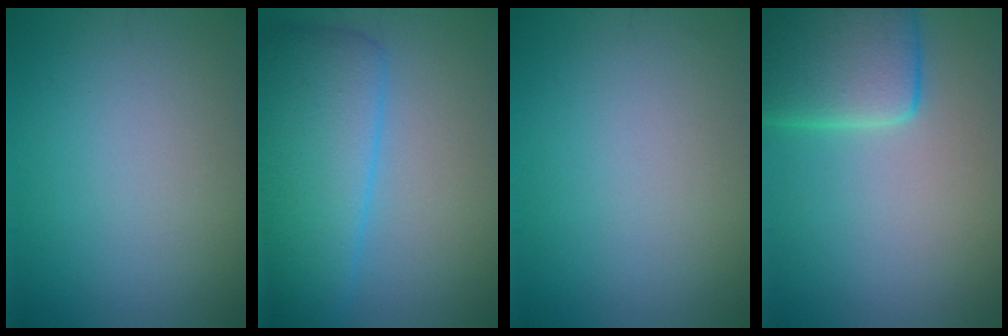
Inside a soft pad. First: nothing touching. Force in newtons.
{"total": 6.8, "press": 6.8, "slide": 0.3}
{"total": 0.0}
{"total": 6.9, "press": 6.9, "slide": 0.6}